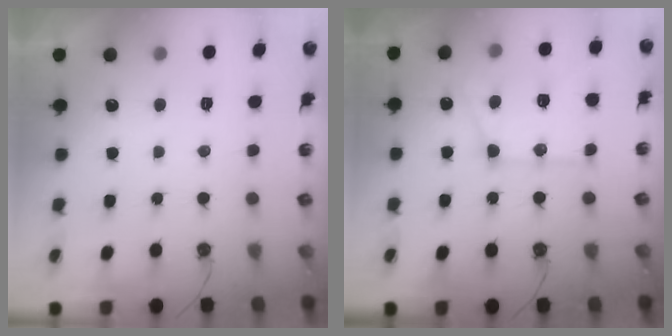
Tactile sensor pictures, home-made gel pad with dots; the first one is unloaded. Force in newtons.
{"total": 15.1, "press": 15.0, "slide": 1.6}